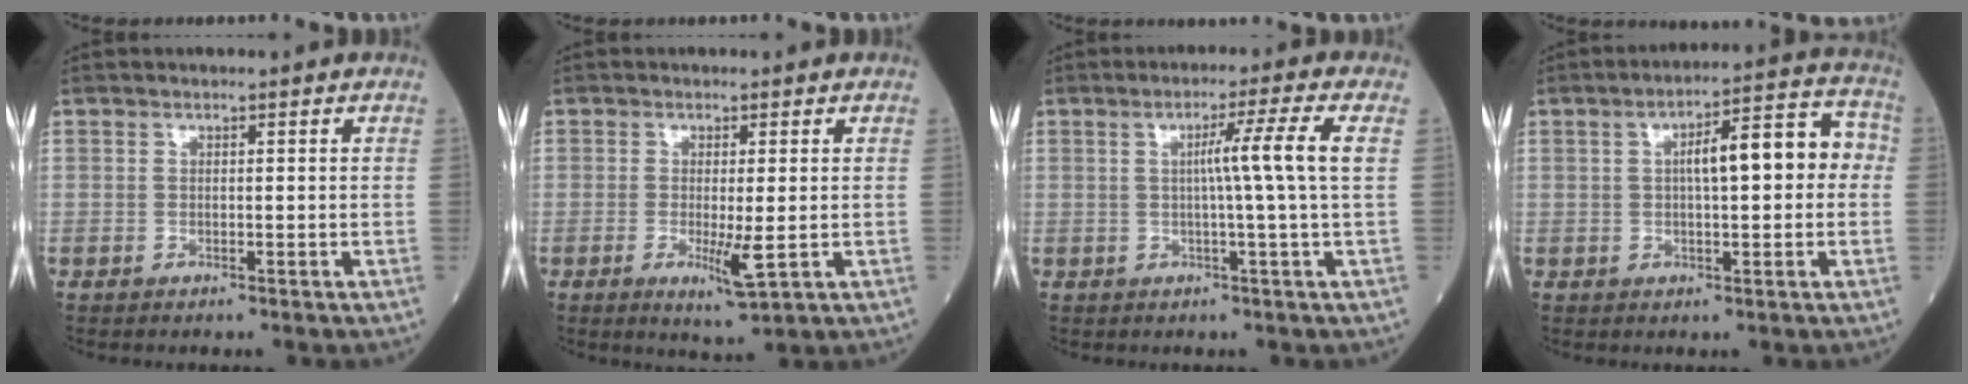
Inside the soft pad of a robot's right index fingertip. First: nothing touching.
{"total": 4.6, "force": [-1.0, 0.7, 4.5], "torque": [-0.077, -0.010, -0.013]}
{"total": 6.2, "force": [0.6, -2.0, 5.8], "torque": [-0.094, 0.007, 0.012]}
{"total": 9.8, "force": [0.9, 2.6, 9.4], "torque": [-0.135, 0.042, 0.011]}